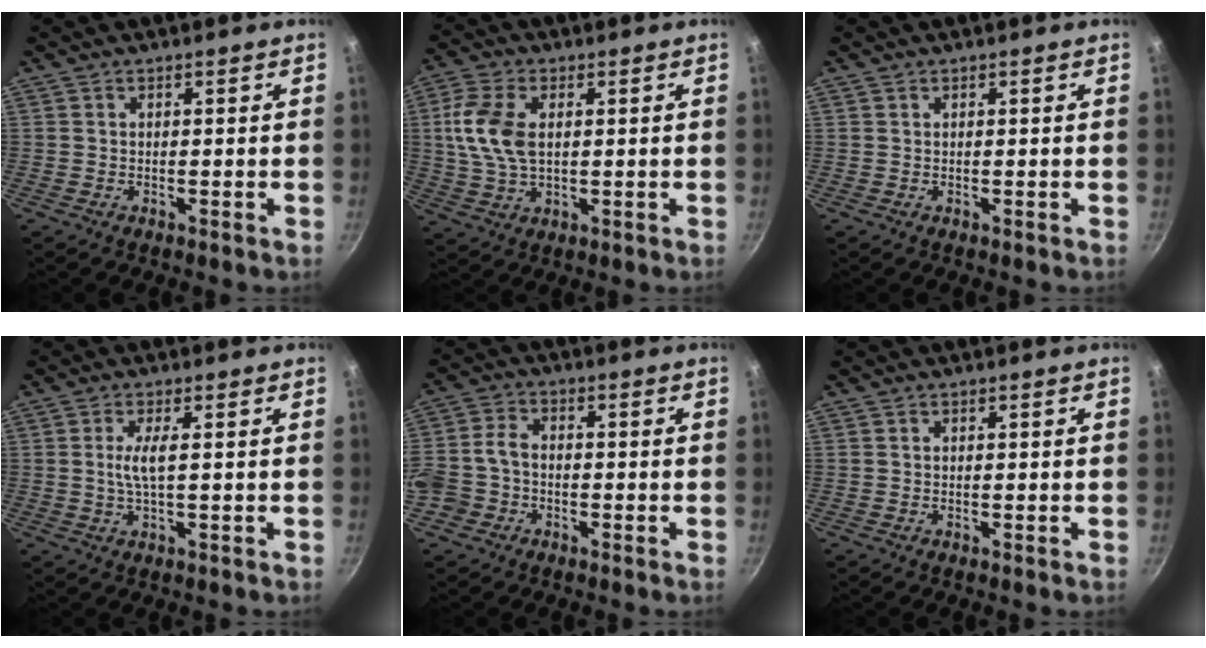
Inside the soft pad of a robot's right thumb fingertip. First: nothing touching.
{"total": 10.7, "force": [1.5, 6.4, 8.4], "torque": [-0.167, 0.006, 0.026]}
{"total": 0.0}
{"total": 3.7, "force": [0.4, 0.5, 3.6], "torque": [-0.086, -0.002, 0.009]}
{"total": 7.8, "force": [-3.1, 5.9, 4.0], "torque": [-0.072, 0.038, -0.070]}
{"total": 0.0}